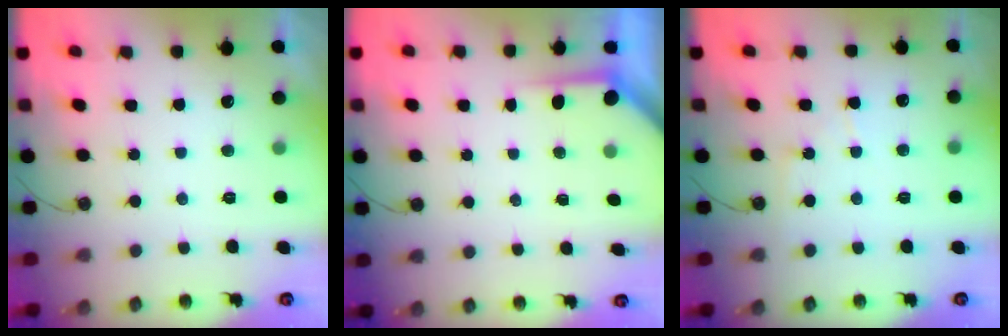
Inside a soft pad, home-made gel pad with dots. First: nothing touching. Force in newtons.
{"total": 3.4, "press": 3.4, "slide": 0.3}
{"total": 6.3, "press": 6.3, "slide": 0.8}